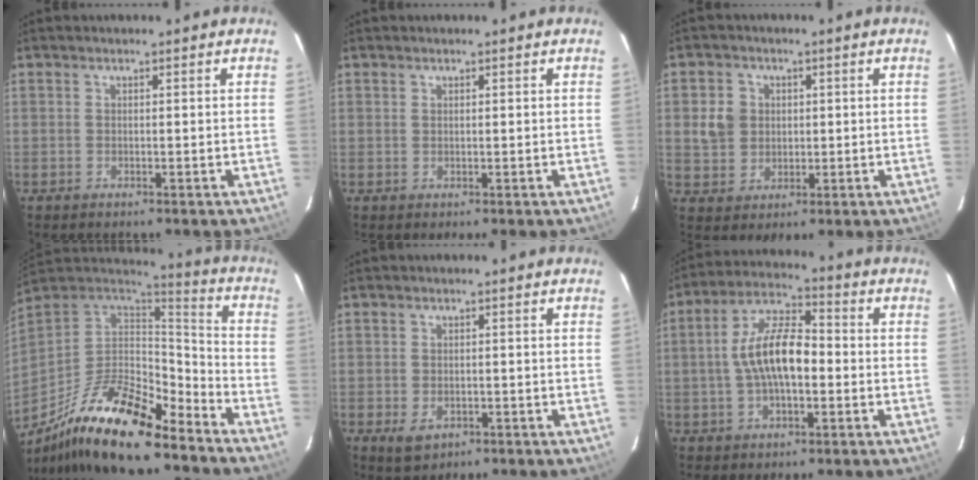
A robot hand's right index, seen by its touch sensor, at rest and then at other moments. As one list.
[{"total": 0.6, "force": [0.3, 0.6, 0.0], "torque": [0.002, 0.004, 0.005]}, {"total": 5.8, "force": [0.8, 5.3, 2.1], "torque": [-0.047, 0.016, 0.020]}, {"total": 21.9, "force": [-15.8, 6.0, 14.0], "torque": [-0.270, -0.027, -0.280]}, {"total": 3.9, "force": [-1.6, 2.8, 2.3], "torque": [-0.049, -0.007, -0.020]}, {"total": 11.6, "force": [-1.0, 5.1, 10.3], "torque": [-0.201, 0.018, -0.020]}]